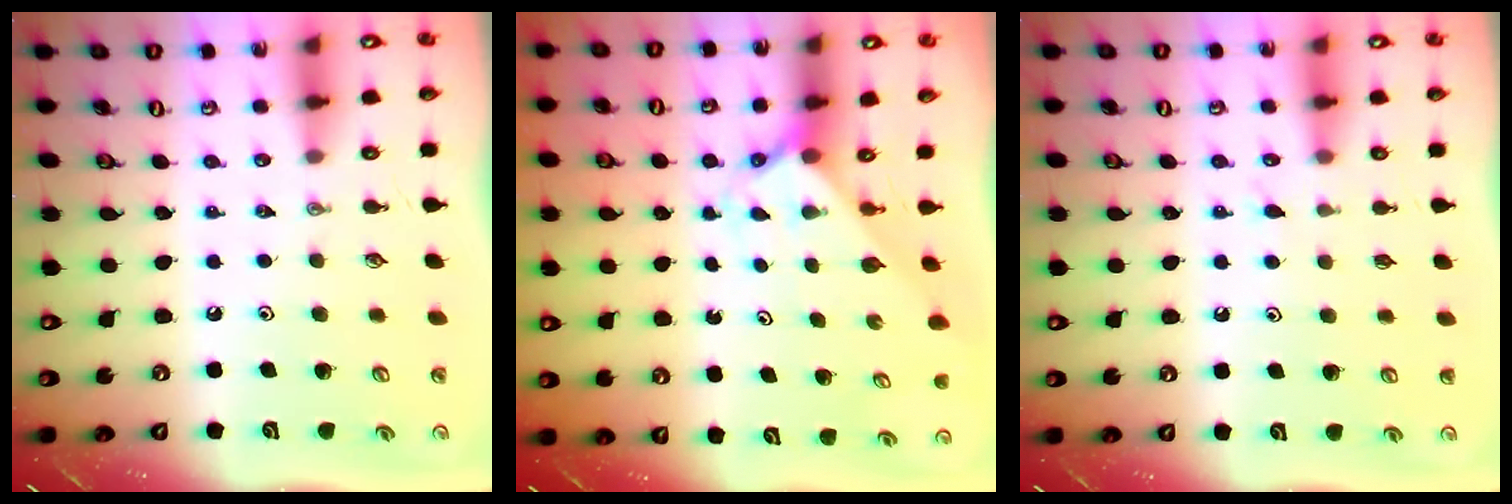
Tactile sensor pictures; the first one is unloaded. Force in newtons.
{"total": 1.8, "press": 1.7, "slide": 0.2}
{"total": 6.7, "press": 6.7, "slide": 0.5}